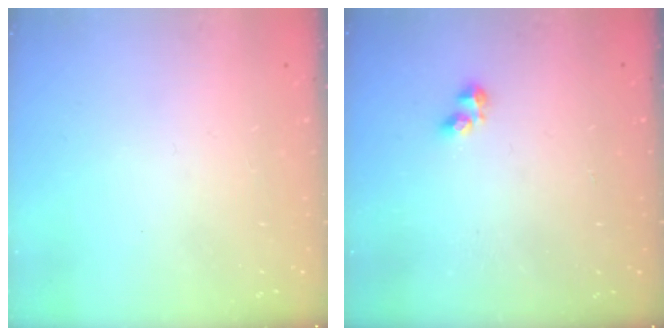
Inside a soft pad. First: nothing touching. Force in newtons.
{"total": 2.3, "press": 2.3, "slide": 0.5}